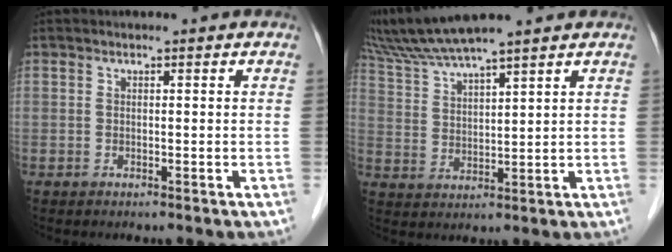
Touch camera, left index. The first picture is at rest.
{"total": 9.5, "force": [8.5, -0.9, 4.2], "torque": [-0.086, 0.025, 0.163]}